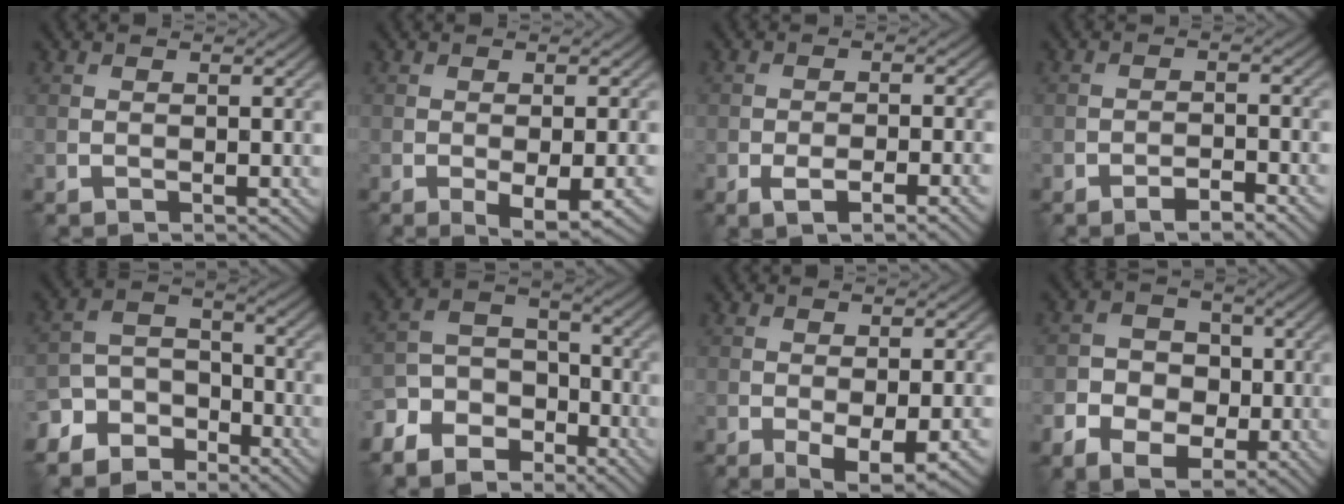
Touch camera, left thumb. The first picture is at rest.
{"total": 5.0, "force": [-2.1, 1.7, 4.2], "torque": [-0.068, -0.007, -0.024]}
{"total": 5.1, "force": [-2.5, 1.5, 4.3], "torque": [-0.078, -0.002, -0.035]}
{"total": 3.1, "force": [-2.2, 0.7, 2.0], "torque": [-0.032, 0.007, -0.038]}
{"total": 7.8, "force": [-6.3, 4.1, 2.0], "torque": [-0.048, -0.007, -0.134]}
{"total": 8.4, "force": [-6.5, 4.7, 2.7], "torque": [-0.069, -0.009, -0.135]}
{"total": 5.6, "force": [-2.3, 2.1, 4.7], "torque": [-0.079, -0.013, -0.025]}
{"total": 6.1, "force": [-1.7, 4.9, 3.2], "torque": [-0.047, -0.012, -0.041]}